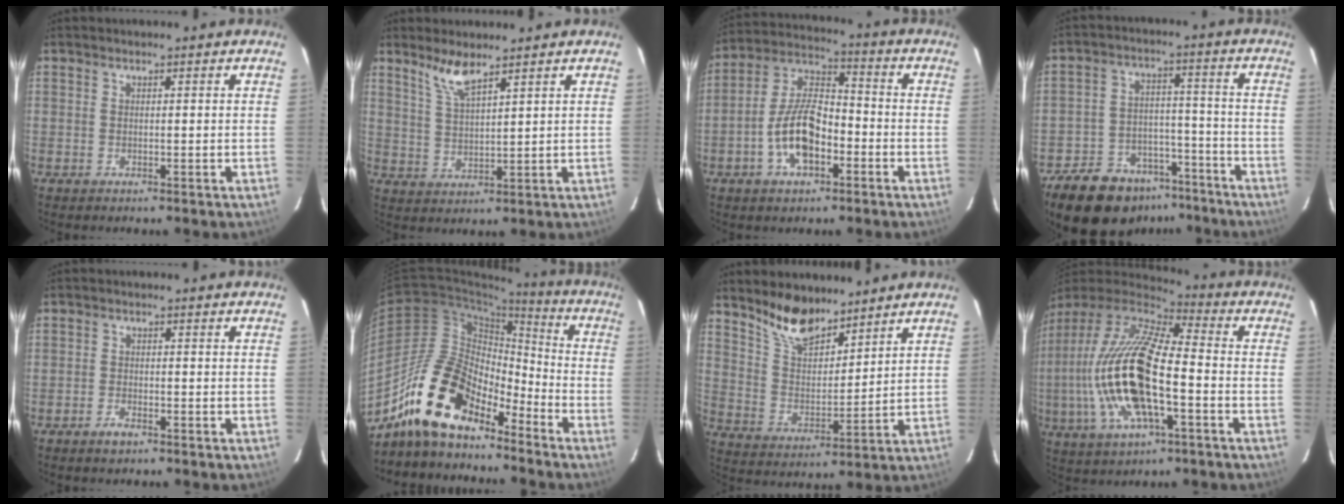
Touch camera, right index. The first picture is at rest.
{"total": 5.3, "force": [4.2, 0.9, 3.2], "torque": [-0.066, 0.001, 0.089]}
{"total": 11.9, "force": [-4.5, 5.8, 9.4], "torque": [-0.193, 0.016, -0.079]}
{"total": 17.8, "force": [-13.1, 10.0, 6.7], "torque": [-0.157, 0.037, -0.185]}
{"total": 2.2, "force": [-1.7, 0.9, 1.1], "torque": [-0.028, 0.000, -0.033]}
{"total": 16.7, "force": [-12.9, 6.6, 8.4], "torque": [-0.161, 0.003, -0.241]}
{"total": 10.4, "force": [8.5, 3.9, 4.5], "torque": [-0.083, 0.005, 0.163]}
{"total": 21.7, "force": [-4.4, 7.2, 20.0], "torque": [-0.388, -0.023, -0.085]}